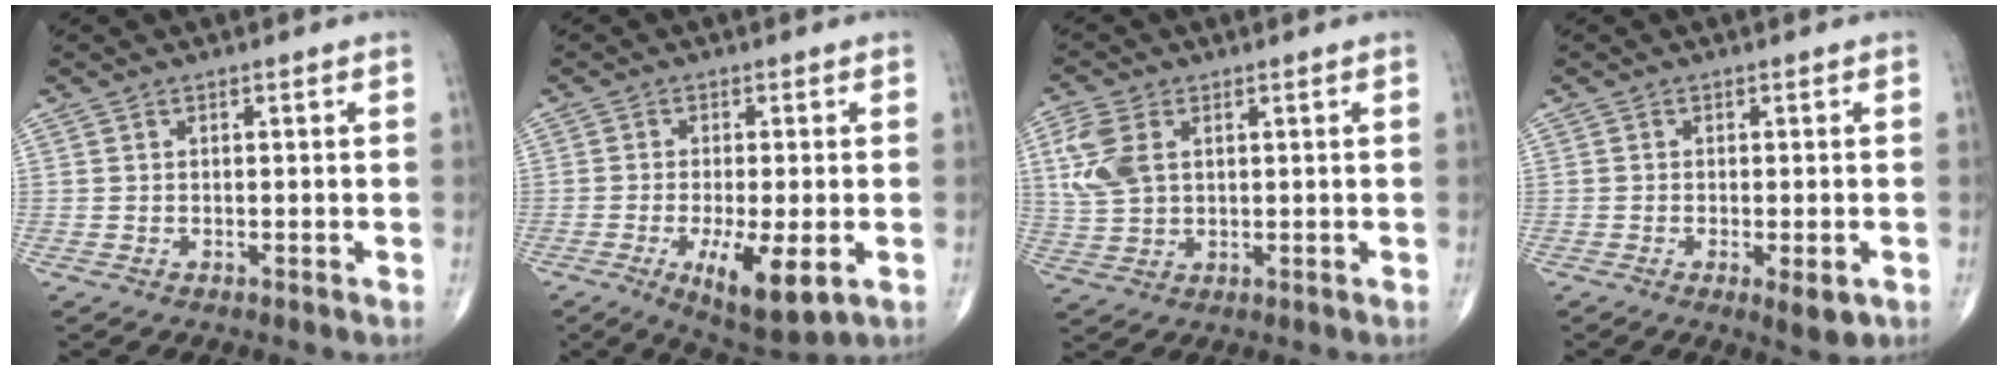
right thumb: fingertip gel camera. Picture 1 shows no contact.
{"total": 10.3, "force": [-3.3, 3.1, 9.3], "torque": [-0.151, -0.021, -0.047]}
{"total": 7.9, "force": [2.2, 5.0, 5.6], "torque": [-0.131, 0.001, 0.050]}
{"total": 4.1, "force": [-1.5, 1.3, 3.5], "torque": [-0.048, -0.008, -0.018]}